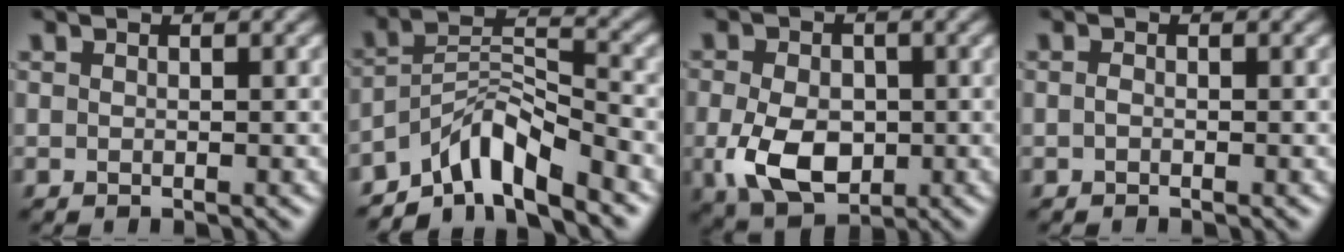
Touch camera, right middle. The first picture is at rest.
{"total": 6.2, "force": [-5.1, 1.4, 3.4], "torque": [-0.052, 0.009, -0.099]}
{"total": 6.3, "force": [-1.2, 4.2, 4.5], "torque": [-0.097, -0.009, -0.021]}
{"total": 0.5, "force": [-0.1, 0.2, 0.4], "torque": [-0.013, 0.000, -0.004]}